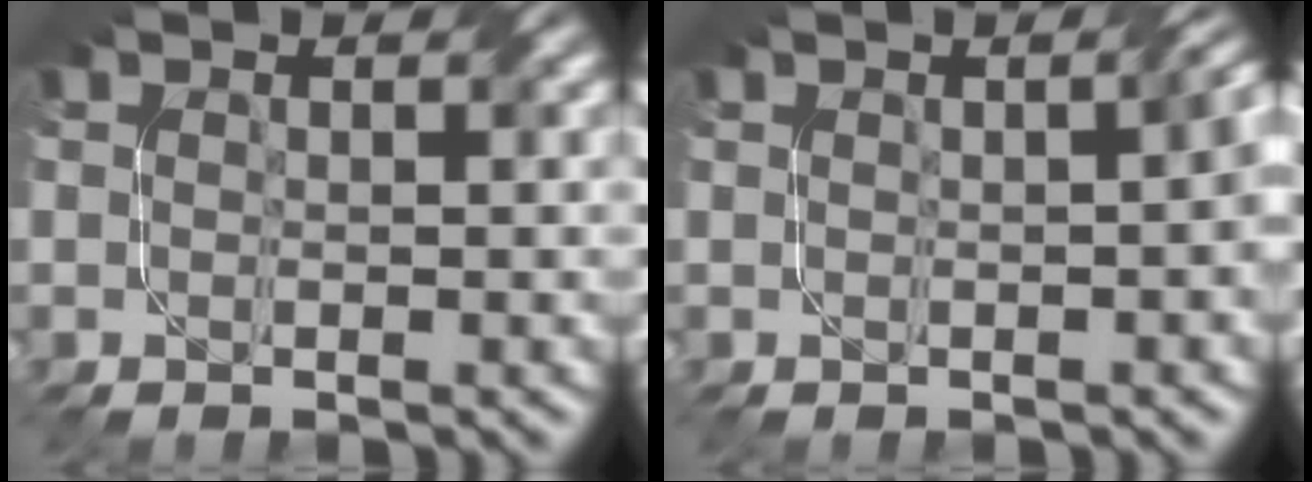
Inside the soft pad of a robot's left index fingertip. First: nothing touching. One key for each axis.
{"total": 3.5, "fx": 0.1, "fy": 1.2, "fz": 3.2, "tx": -0.018, "ty": 0.015, "tz": 0.005}